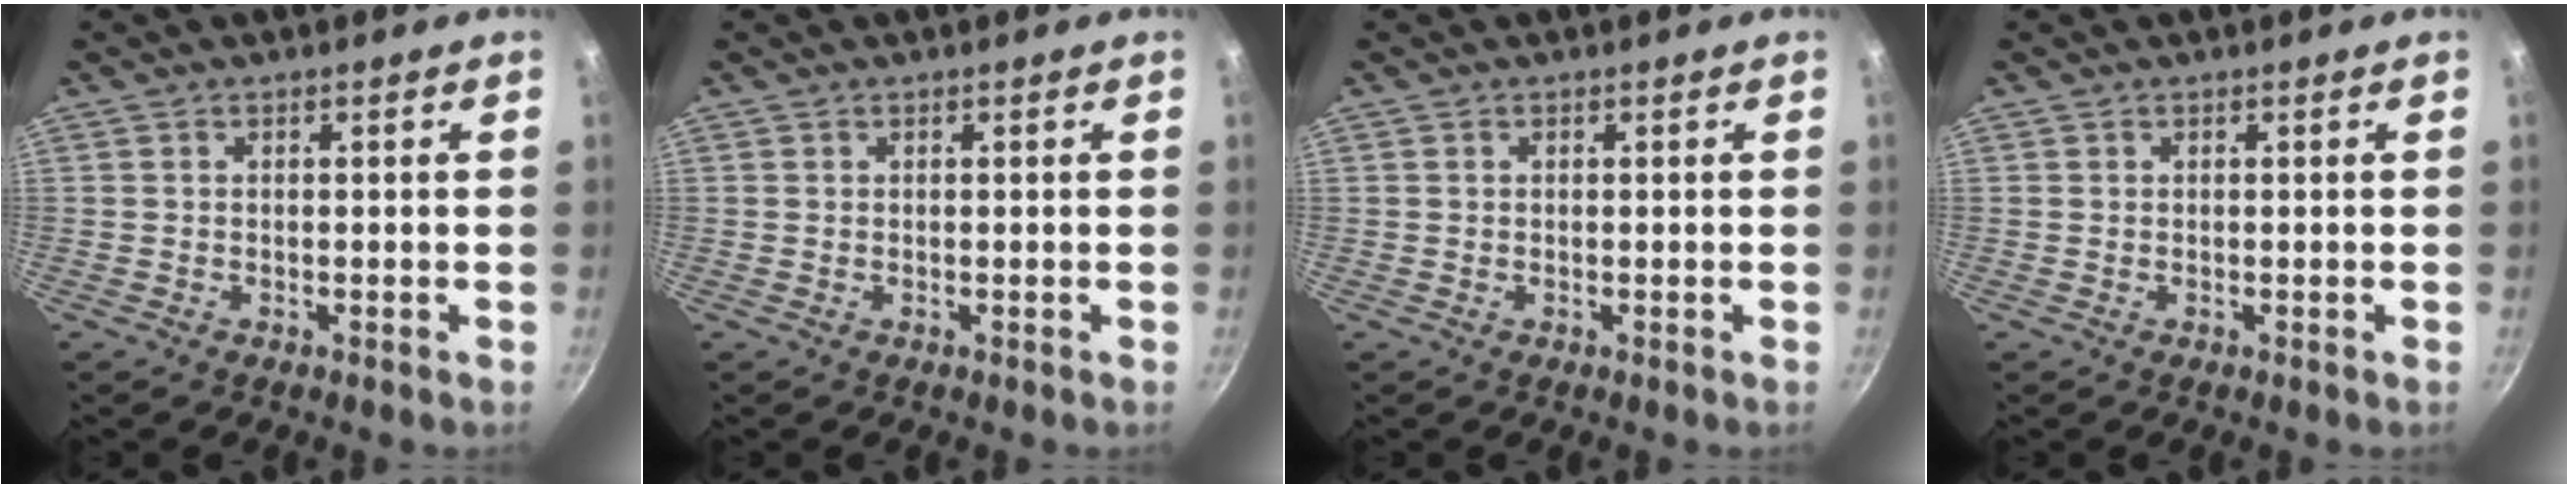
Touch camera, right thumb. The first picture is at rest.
{"total": 0.0}
{"total": 0.0}
{"total": 0.0}